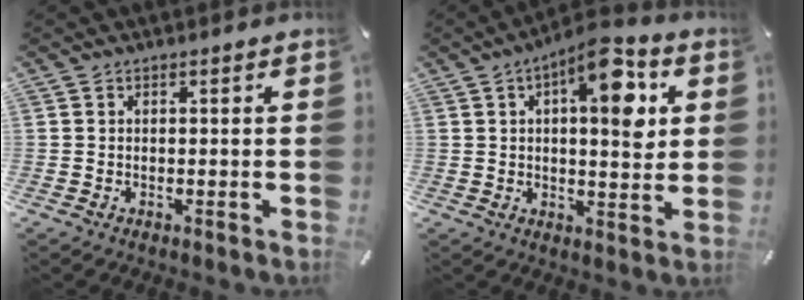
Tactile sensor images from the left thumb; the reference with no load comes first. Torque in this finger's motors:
{"motor_torque": [0.36, 0.11, 0.28, -0.17, 0.12]}